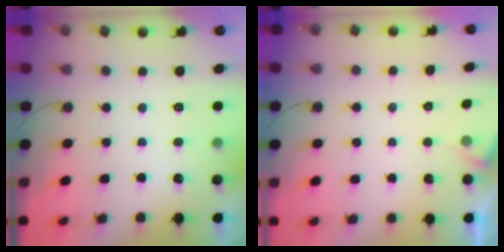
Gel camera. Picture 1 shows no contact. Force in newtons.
{"total": 4.1, "press": 4.1, "slide": 0.2}